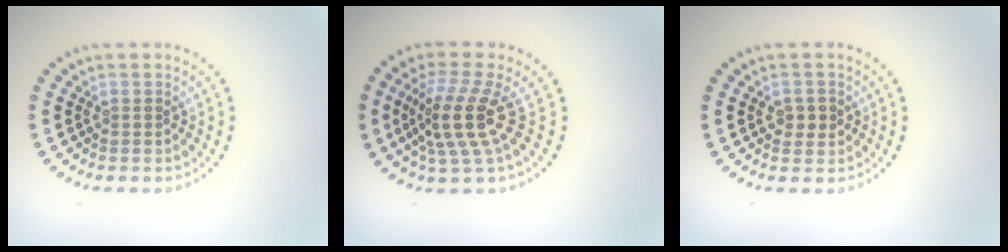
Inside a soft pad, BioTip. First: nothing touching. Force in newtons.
{"total": 4.4, "press": 3.3, "slide": 2.8}
{"total": 1.8, "press": 1.8, "slide": 0.2}